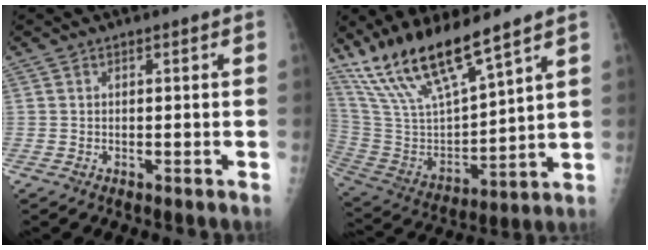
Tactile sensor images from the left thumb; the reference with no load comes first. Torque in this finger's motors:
{"motor_torque": [0.26, 0.24, 1.28, -1.49, 0.37]}